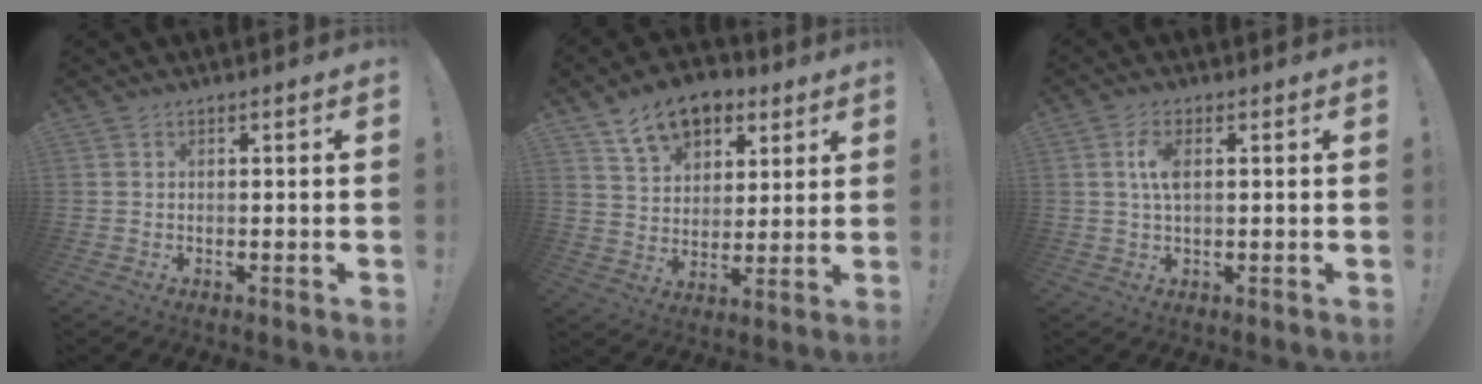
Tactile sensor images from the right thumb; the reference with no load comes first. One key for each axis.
{"total": 13.6, "fx": 8.6, "fy": 8.7, "fz": 6.0, "tx": -0.091, "ty": -0.047, "tz": 0.163}
{"total": 5.2, "fx": 0.9, "fy": 2.2, "fz": 4.6, "tx": -0.089, "ty": 0.002, "tz": 0.012}